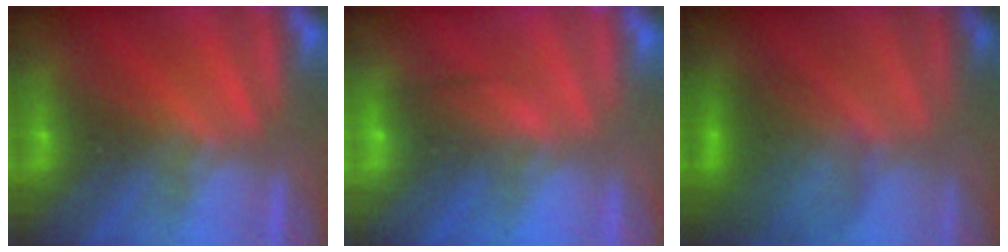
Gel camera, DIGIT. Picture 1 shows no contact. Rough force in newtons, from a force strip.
{"total": 2.8}
{"total": 4.4}